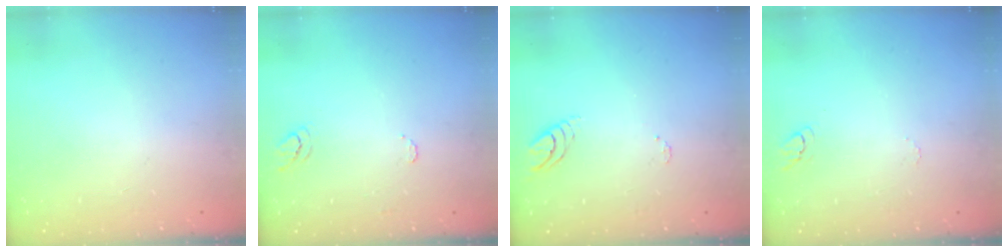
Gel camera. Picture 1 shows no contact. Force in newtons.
{"total": 6.4, "press": 6.3, "slide": 0.5}
{"total": 3.4, "press": 3.4, "slide": 0.4}
{"total": 4.4, "press": 4.4, "slide": 0.4}